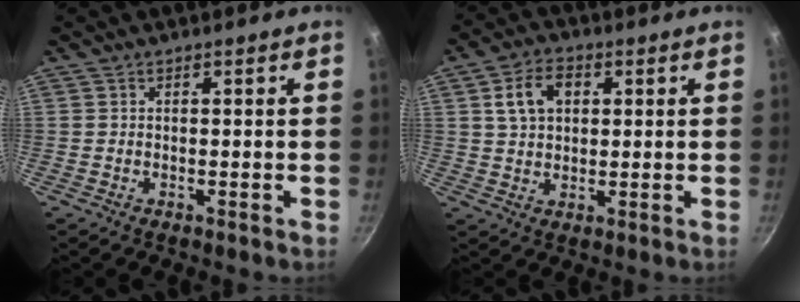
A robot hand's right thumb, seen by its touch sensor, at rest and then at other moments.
{"total": 7.8, "force": [2.2, 5.5, 5.1], "torque": [-0.076, 0.007, 0.036]}